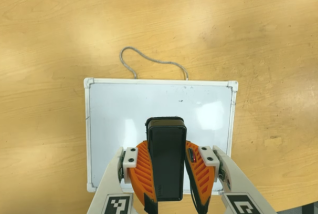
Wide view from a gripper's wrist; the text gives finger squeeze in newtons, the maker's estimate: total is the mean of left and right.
{"total": 8.3, "left": 6.9, "right": 9.7}